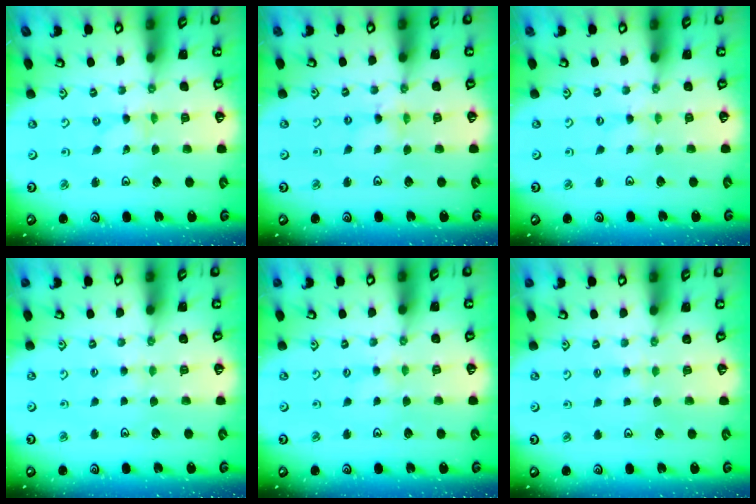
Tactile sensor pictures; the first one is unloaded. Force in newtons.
{"total": 1.3, "press": 1.3, "slide": 0.2}
{"total": 0.0}
{"total": 2.2, "press": 2.2, "slide": 0.4}
{"total": 2.2, "press": 2.2, "slide": 0.3}
{"total": 1.9, "press": 1.9, "slide": 0.4}